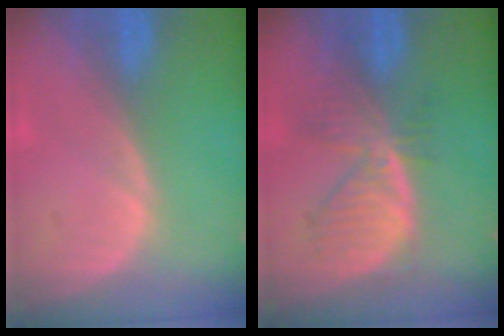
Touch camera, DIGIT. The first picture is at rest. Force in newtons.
{"total": 7.2, "press": 6.5, "slide": 3.1}